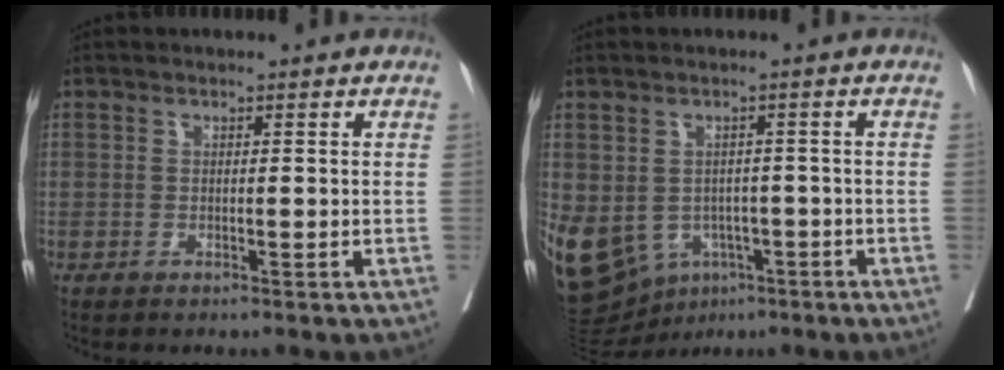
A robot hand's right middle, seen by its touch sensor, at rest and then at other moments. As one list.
[{"total": 14.5, "force": [-6.0, 11.1, 7.2], "torque": [-0.179, 0.004, -0.079]}]